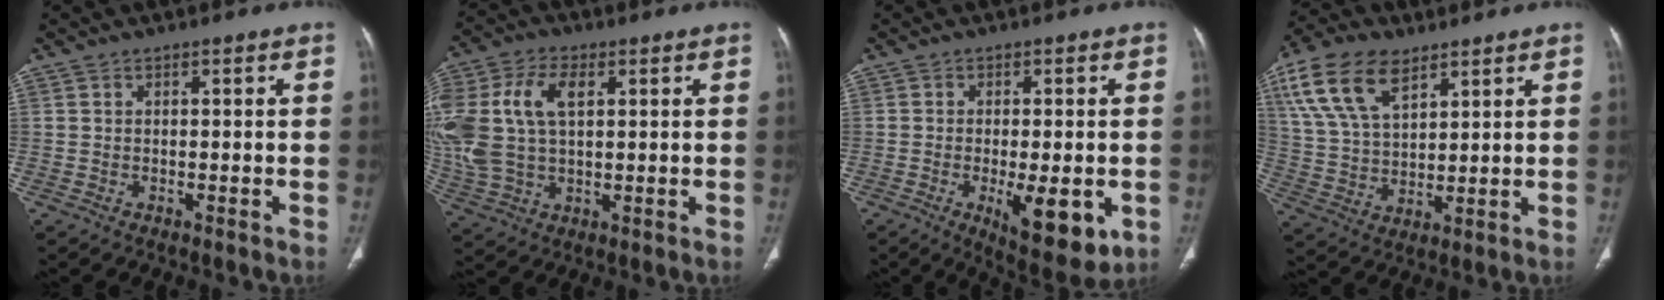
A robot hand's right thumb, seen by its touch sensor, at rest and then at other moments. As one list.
[{"total": 17.1, "force": [3.6, 10.2, 13.2], "torque": [-0.308, 0.012, 0.070]}, {"total": 11.4, "force": [-3.3, 4.3, 10.1], "torque": [-0.130, -0.018, -0.040]}, {"total": 15.0, "force": [8.0, 8.0, 9.9], "torque": [-0.183, -0.012, 0.155]}]